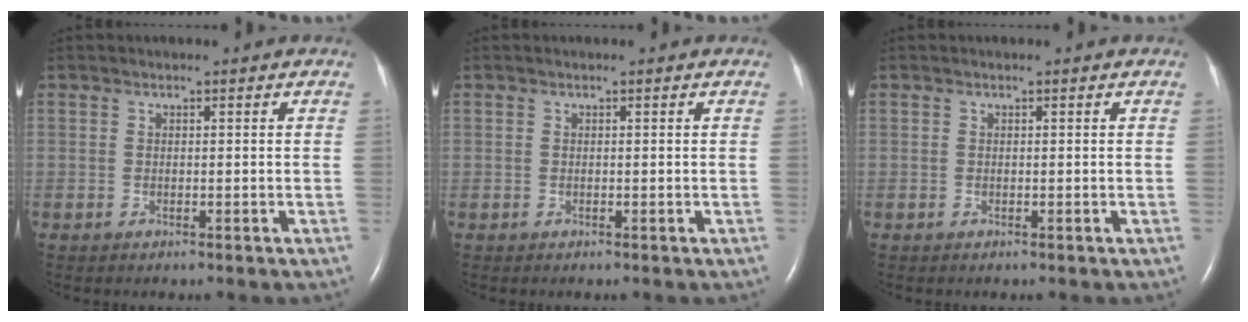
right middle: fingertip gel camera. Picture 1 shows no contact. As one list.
[{"total": 0.0}, {"total": 0.0}]